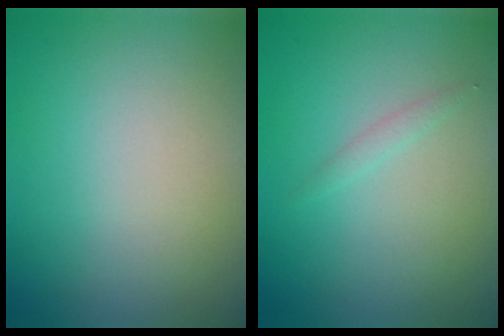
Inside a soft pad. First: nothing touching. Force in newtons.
{"total": 0.8, "press": 0.8, "slide": 0.0}